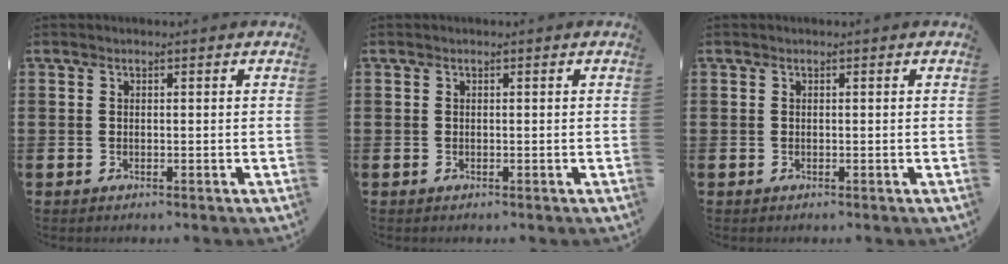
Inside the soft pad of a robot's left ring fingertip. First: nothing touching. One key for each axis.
{"total": 0.0}
{"total": 0.0}